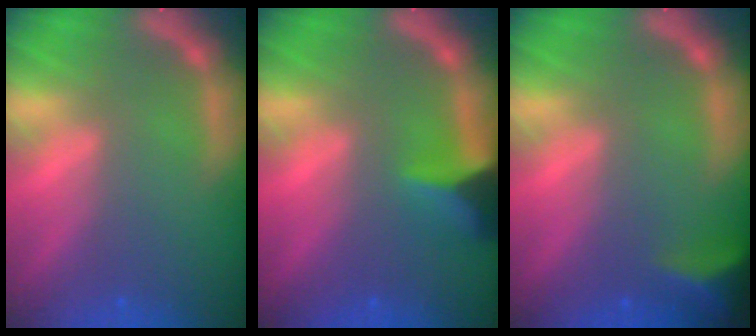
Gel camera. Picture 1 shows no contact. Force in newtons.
{"total": 4.4}
{"total": 4.5}